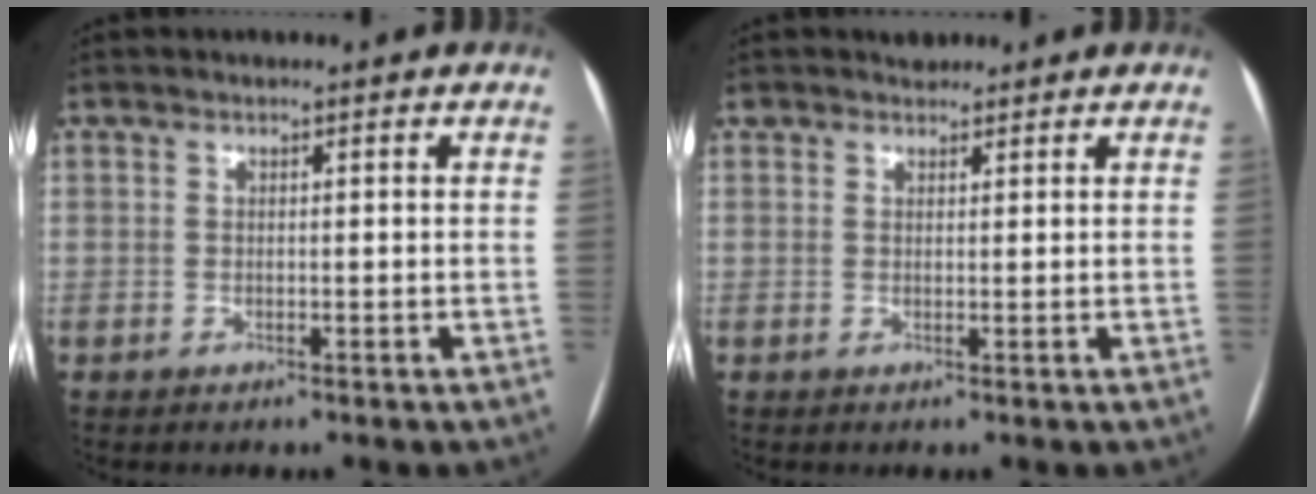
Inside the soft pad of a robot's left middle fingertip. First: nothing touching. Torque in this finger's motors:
{"motor_torque": [0.08, -0.08, -0.02, -0.01]}